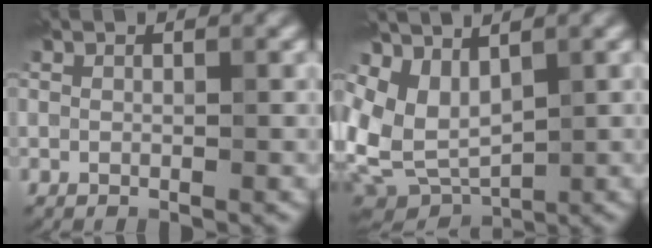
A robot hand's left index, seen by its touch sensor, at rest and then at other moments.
{"total": 4.8, "force": [1.7, 3.3, 3.1], "torque": [-0.073, -0.016, 0.041]}